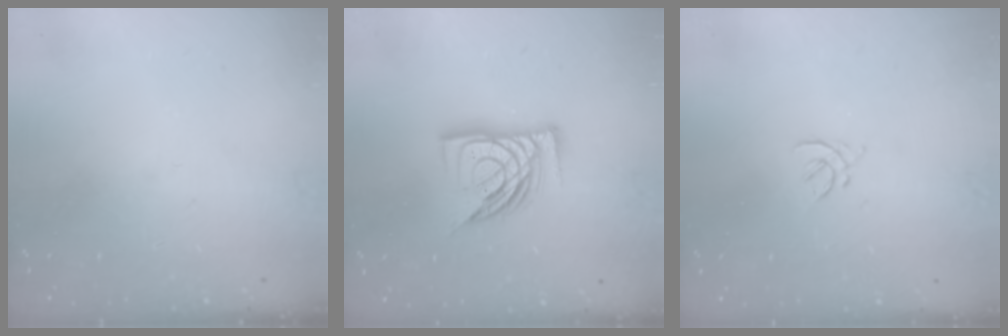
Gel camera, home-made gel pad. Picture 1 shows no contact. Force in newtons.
{"total": 14.0, "press": 13.9, "slide": 1.6}
{"total": 2.0, "press": 1.9, "slide": 0.7}